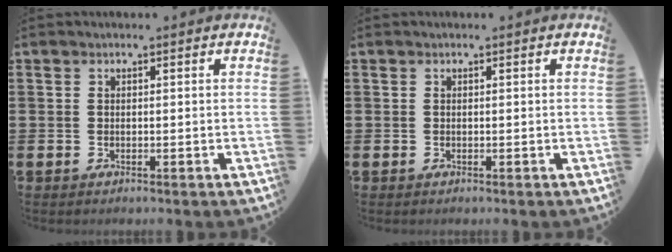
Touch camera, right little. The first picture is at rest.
{"total": 0.0}